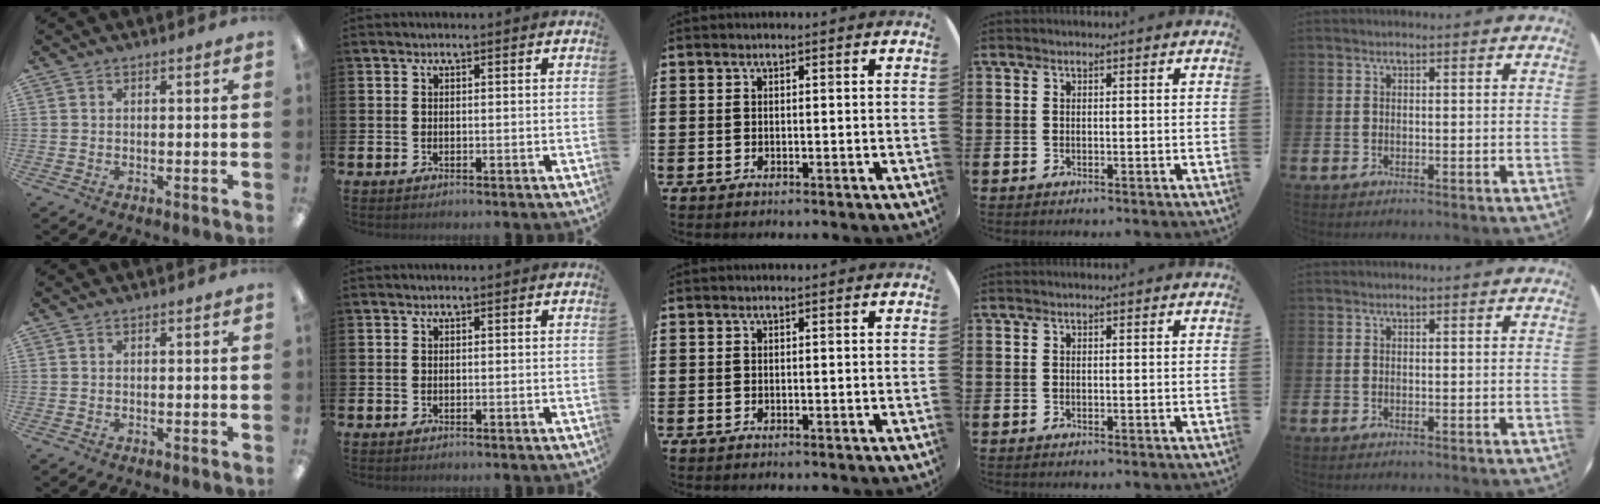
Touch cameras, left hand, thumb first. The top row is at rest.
{}